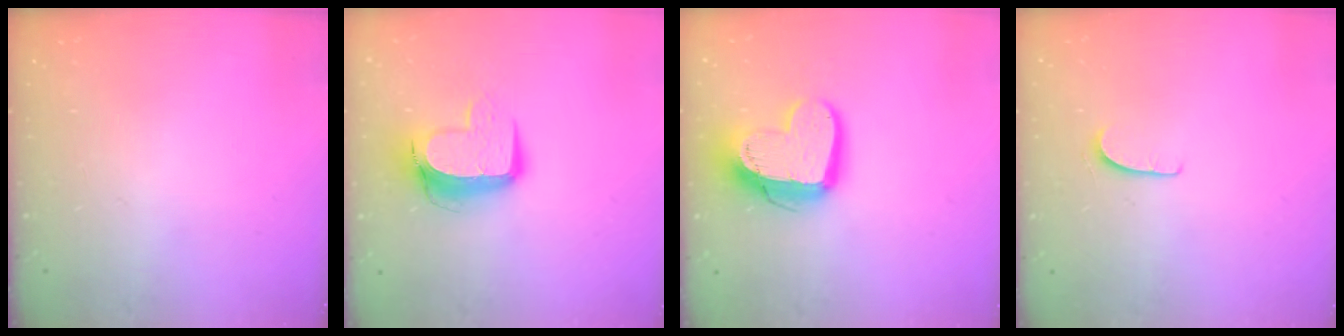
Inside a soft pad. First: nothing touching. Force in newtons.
{"total": 11.0, "press": 10.9, "slide": 1.1}
{"total": 15.6, "press": 15.5, "slide": 1.6}
{"total": 5.1, "press": 5.1, "slide": 0.4}